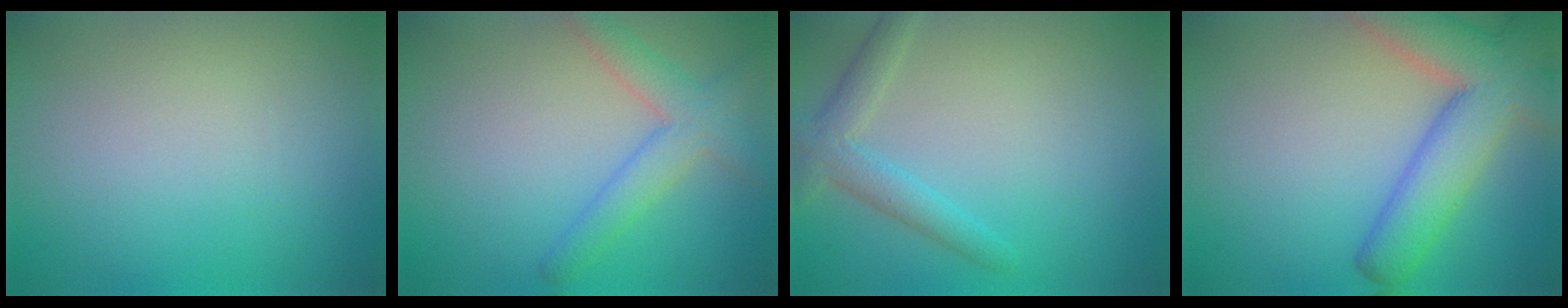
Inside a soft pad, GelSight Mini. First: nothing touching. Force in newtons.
{"total": 3.6, "press": 3.6, "slide": 0.2}
{"total": 2.8, "press": 2.8, "slide": 0.1}
{"total": 8.2, "press": 8.2, "slide": 0.5}